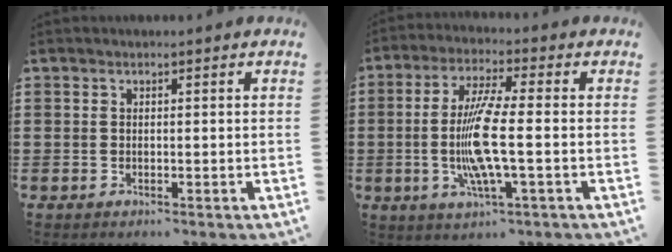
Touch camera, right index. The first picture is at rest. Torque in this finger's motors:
{"motor_torque": [2.14, 0.00, 1.04, 0.21]}